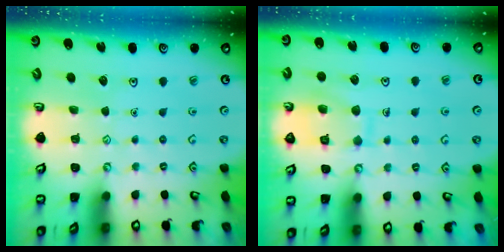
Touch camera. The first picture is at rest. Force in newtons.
{"total": 9.9, "press": 9.8, "slide": 0.9}